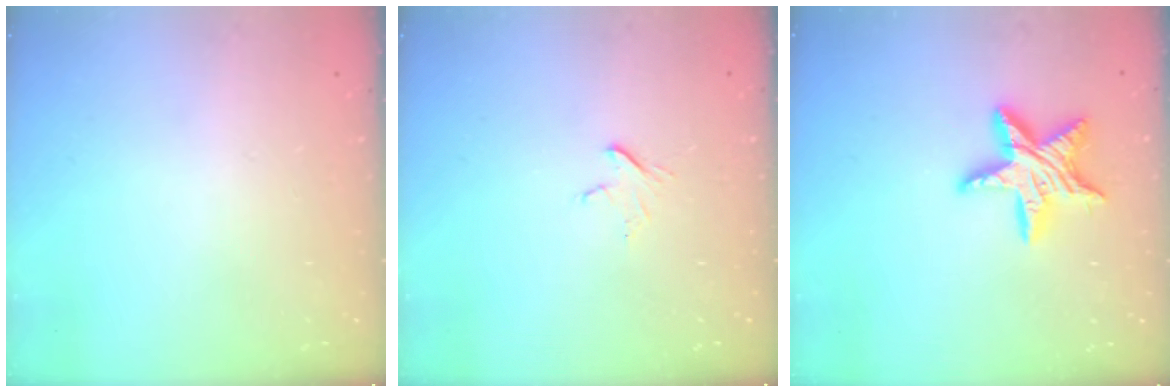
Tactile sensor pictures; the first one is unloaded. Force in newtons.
{"total": 3.4, "press": 3.4, "slide": 0.3}
{"total": 13.1, "press": 13.1, "slide": 0.9}